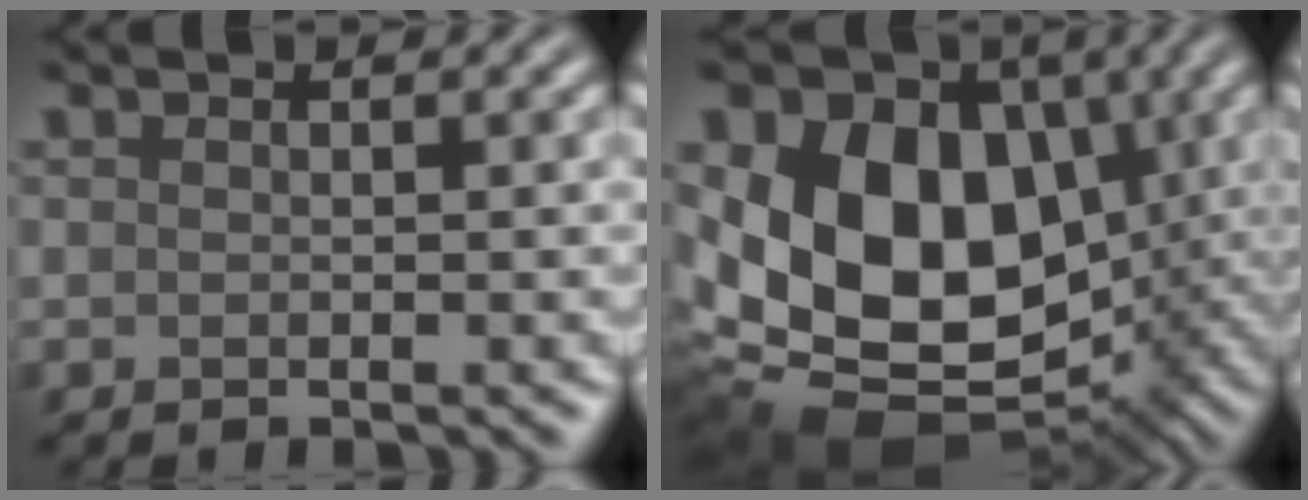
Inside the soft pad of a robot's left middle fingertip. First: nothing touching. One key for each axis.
{"total": 17.0, "fx": 0.7, "fy": 12.0, "fz": 12.0, "tx": -0.185, "ty": 0.000, "tz": 0.018}